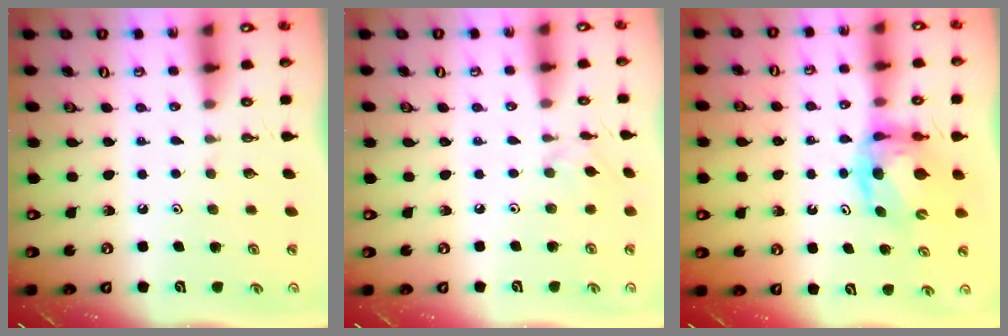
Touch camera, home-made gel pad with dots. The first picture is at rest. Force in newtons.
{"total": 1.5, "press": 1.4, "slide": 0.5}
{"total": 8.0, "press": 7.9, "slide": 0.8}